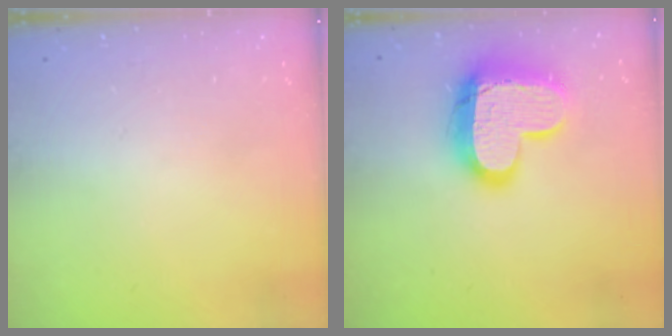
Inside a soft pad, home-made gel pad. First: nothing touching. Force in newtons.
{"total": 17.1, "press": 17.0, "slide": 1.6}